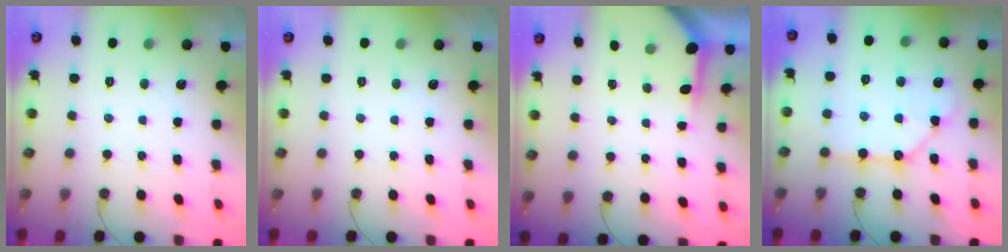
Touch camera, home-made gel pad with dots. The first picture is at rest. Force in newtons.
{"total": 0.0}
{"total": 3.9, "press": 3.8, "slide": 0.3}
{"total": 9.9, "press": 9.9, "slide": 1.1}